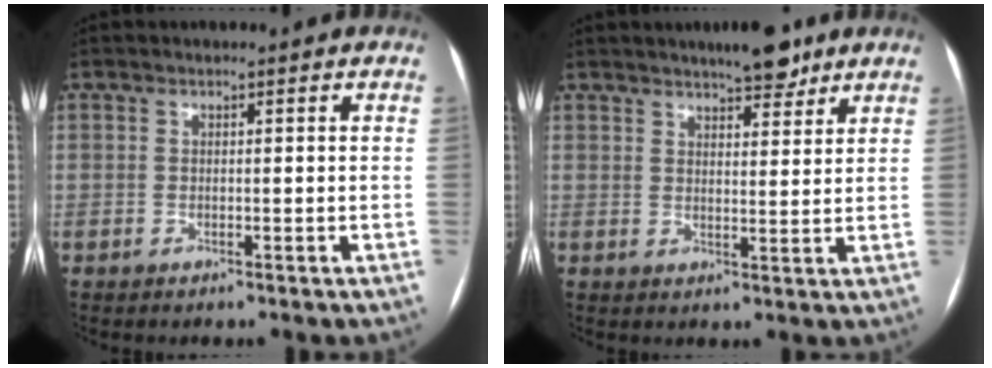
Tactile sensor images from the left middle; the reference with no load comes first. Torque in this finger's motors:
{"motor_torque": [0.14, -0.14, 0.04, 0.01]}